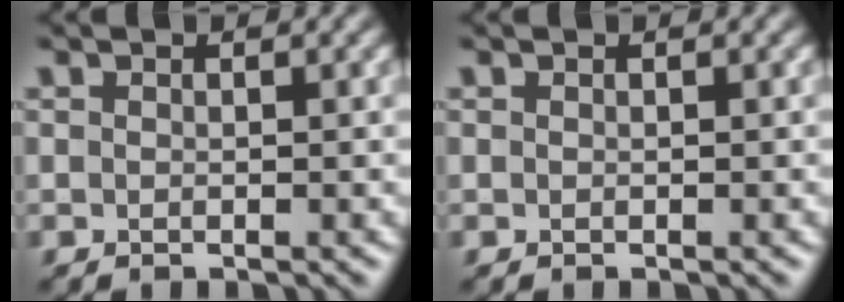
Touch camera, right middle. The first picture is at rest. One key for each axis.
{"total": 0.0}